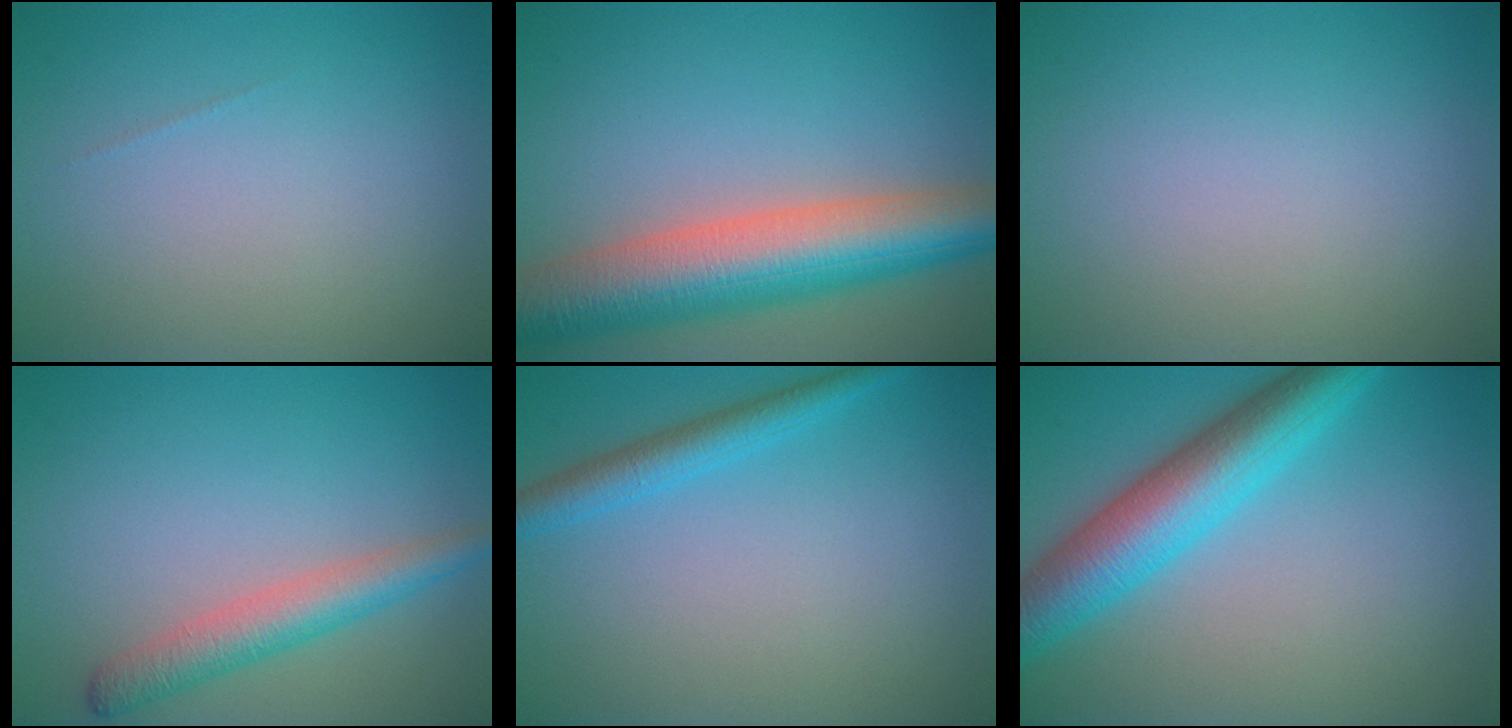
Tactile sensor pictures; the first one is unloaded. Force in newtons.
{"total": 10.0, "press": 10.0, "slide": 0.3}
{"total": 0.0}
{"total": 3.7, "press": 3.6, "slide": 0.3}
{"total": 2.7, "press": 2.7, "slide": 0.2}
{"total": 7.4, "press": 7.4, "slide": 0.1}